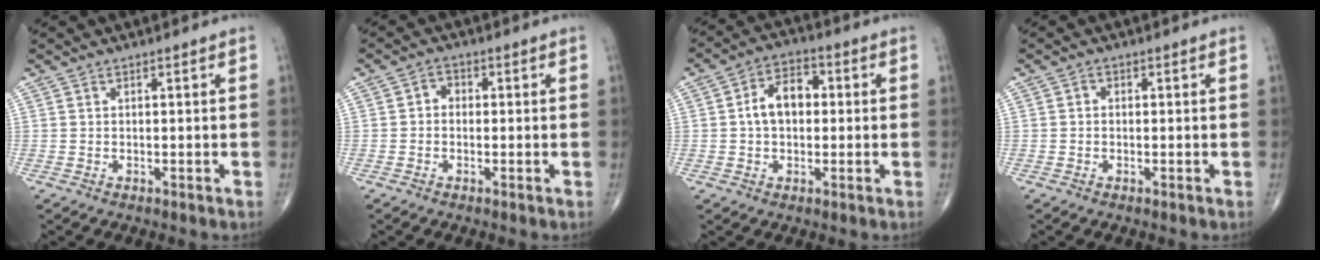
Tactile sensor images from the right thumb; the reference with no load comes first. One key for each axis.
{"total": 2.3, "fx": -0.2, "fy": 1.9, "fz": 1.3, "tx": -0.001, "ty": 0.011, "tz": -0.014}
{"total": 8.1, "fx": 0.5, "fy": 5.5, "fz": 5.9, "tx": -0.085, "ty": 0.024, "tz": 0.000}
{"total": 0.9, "fx": -0.1, "fy": 0.8, "fz": 0.4, "tx": 0.003, "ty": 0.003, "tz": -0.007}